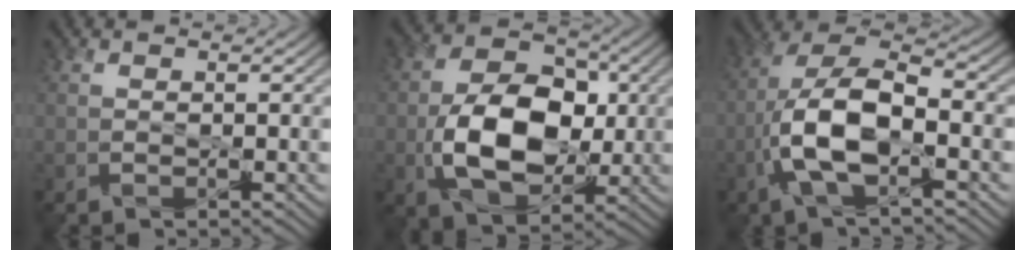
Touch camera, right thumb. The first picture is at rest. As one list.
[{"total": 11.5, "force": [-1.5, 7.2, 8.9], "torque": [-0.167, 0.002, -0.019]}, {"total": 10.2, "force": [-3.2, 4.3, 8.7], "torque": [-0.186, 0.010, -0.066]}]